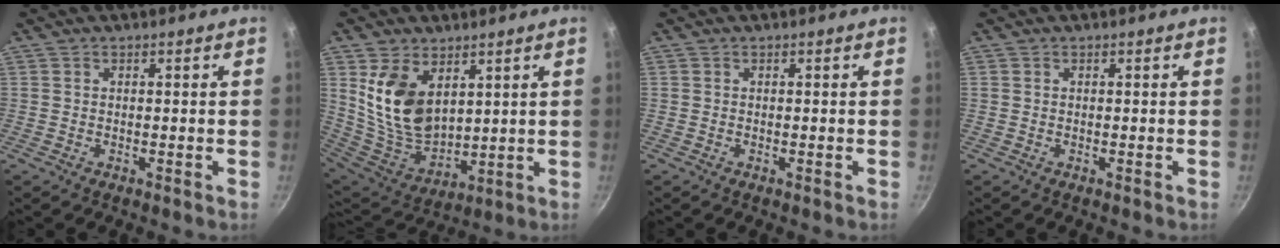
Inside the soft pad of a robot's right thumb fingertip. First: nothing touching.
{"total": 14.8, "force": [5.3, 9.3, 10.2], "torque": [-0.170, -0.050, 0.121]}
{"total": 0.0}
{"total": 0.0}